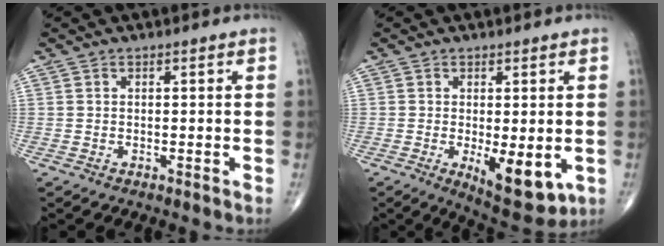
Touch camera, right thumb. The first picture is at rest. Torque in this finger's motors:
{"motor_torque": [1.54, 1.51, 0.13, -0.18, 0.31]}